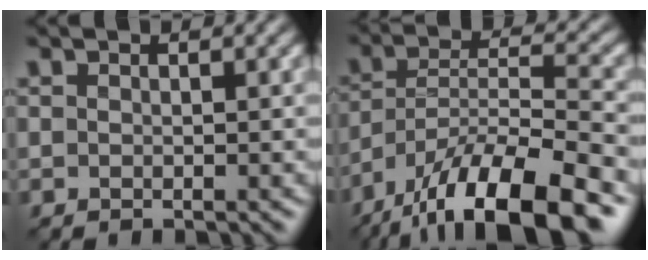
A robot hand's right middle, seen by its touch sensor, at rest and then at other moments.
{"total": 14.4, "force": [-10.4, 4.0, 9.1], "torque": [-0.171, 0.005, -0.181]}